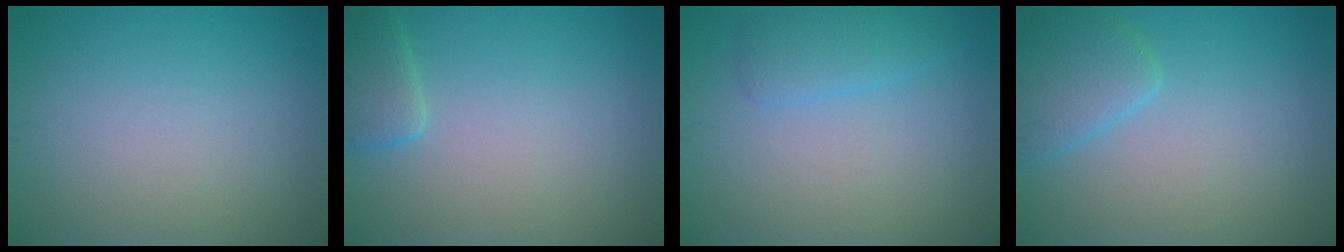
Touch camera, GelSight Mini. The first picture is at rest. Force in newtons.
{"total": 2.3, "press": 2.3, "slide": 0.2}
{"total": 2.2, "press": 2.2, "slide": 0.1}
{"total": 3.0, "press": 2.9, "slide": 0.3}